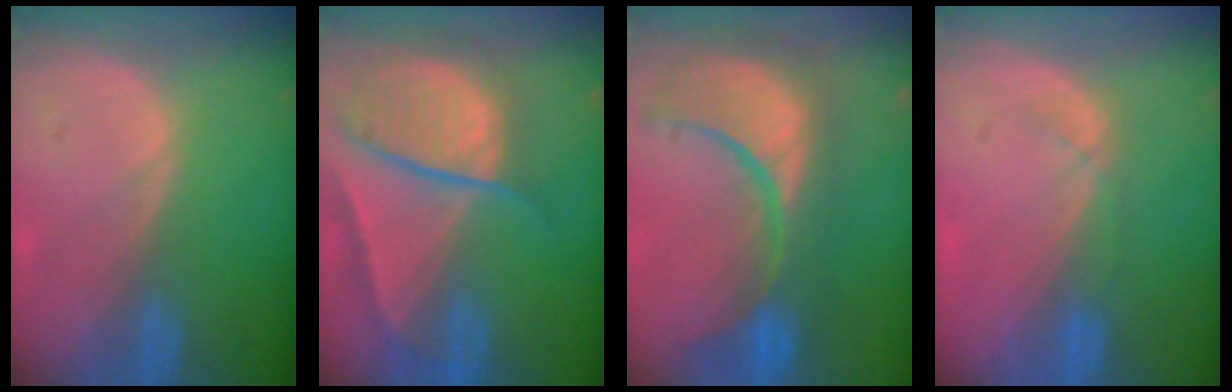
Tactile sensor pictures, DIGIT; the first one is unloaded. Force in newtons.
{"total": 10.4, "press": 8.8, "slide": 5.5}
{"total": 13.0, "press": 11.5, "slide": 6.1}
{"total": 2.1, "press": 1.9, "slide": 0.9}